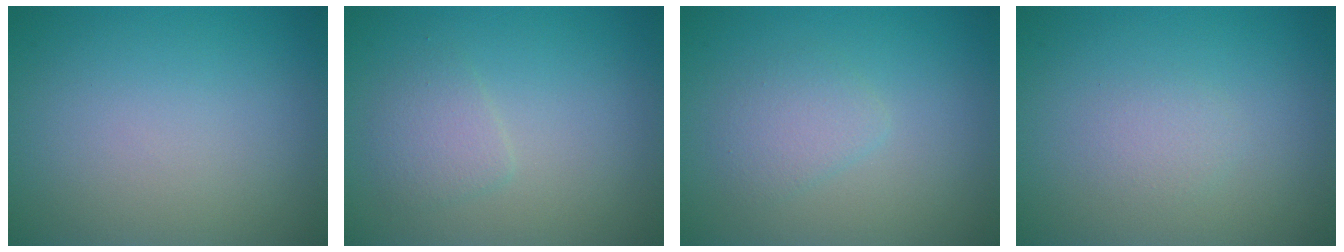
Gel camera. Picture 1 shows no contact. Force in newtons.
{"total": 1.8, "press": 1.8, "slide": 0.1}
{"total": 1.9, "press": 1.9, "slide": 0.1}
{"total": 1.1, "press": 1.1, "slide": 0.0}